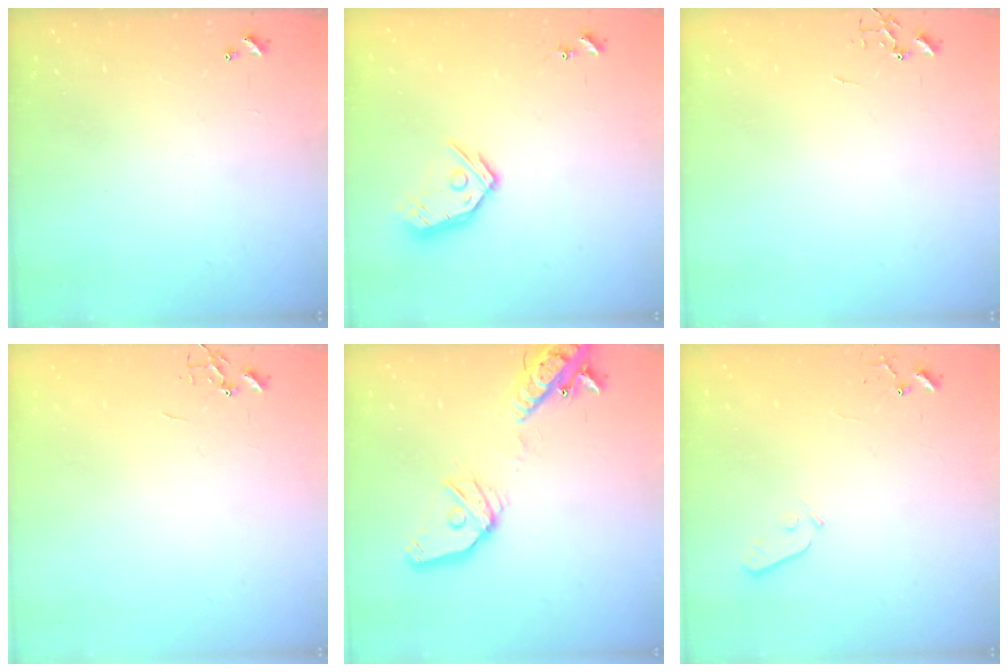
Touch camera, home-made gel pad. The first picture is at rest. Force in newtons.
{"total": 12.2, "press": 12.1, "slide": 1.5}
{"total": 0.0}
{"total": 0.0}
{"total": 17.4, "press": 17.1, "slide": 3.1}
{"total": 3.6, "press": 3.6, "slide": 0.6}